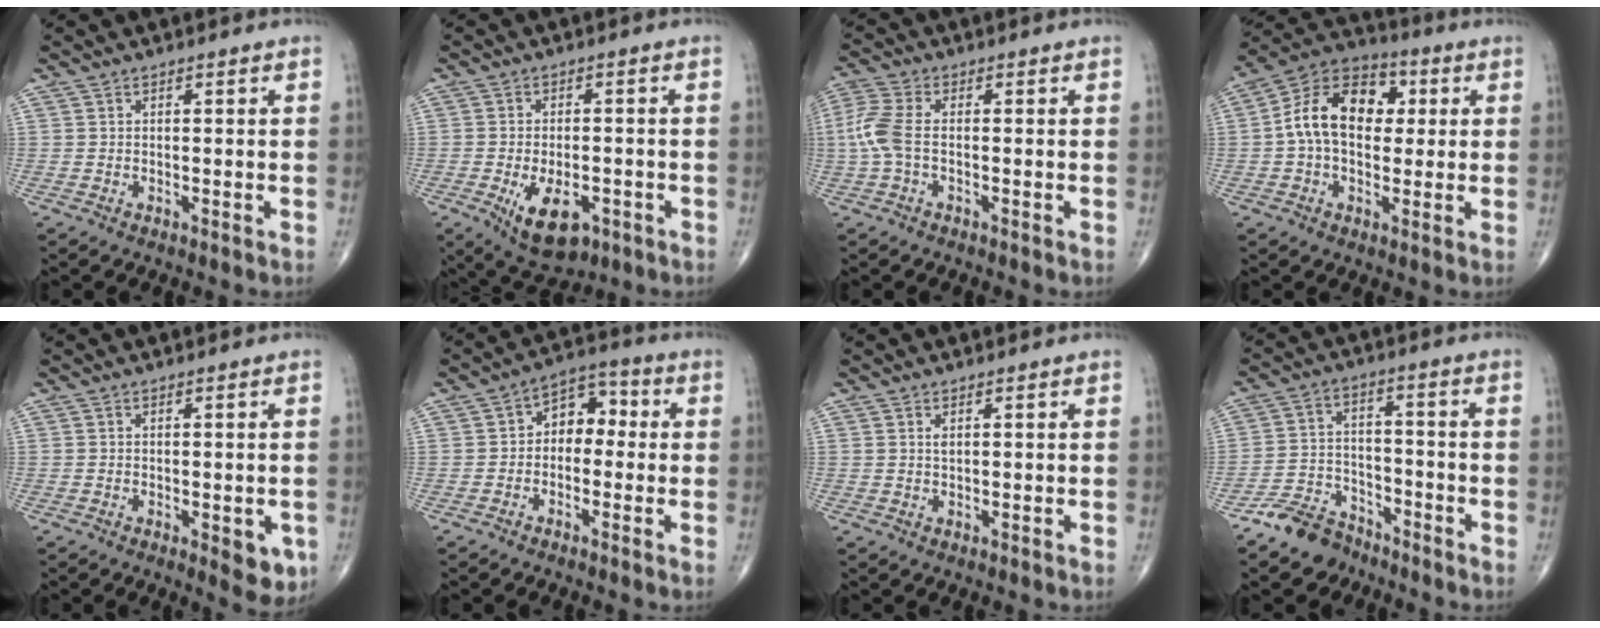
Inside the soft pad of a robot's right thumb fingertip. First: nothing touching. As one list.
[{"total": 9.6, "force": [-3.8, 5.1, 7.2], "torque": [-0.104, 0.004, -0.048]}, {"total": 6.6, "force": [-0.7, 3.3, 5.6], "torque": [-0.160, 0.015, -0.019]}, {"total": 14.6, "force": [1.6, 9.8, 10.7], "torque": [-0.160, 0.030, 0.015]}, {"total": 5.3, "force": [-1.6, 2.2, 4.5], "torque": [-0.036, -0.007, -0.016]}, {"total": 7.0, "force": [-0.3, 5.0, 4.9], "torque": [-0.039, 0.033, -0.023]}, {"total": 0.9, "force": [0.4, 0.4, 0.7], "torque": [-0.012, 0.002, 0.008]}, {"total": 8.3, "force": [-6.6, 4.6, 1.9], "torque": [-0.019, 0.048, -0.131]}]